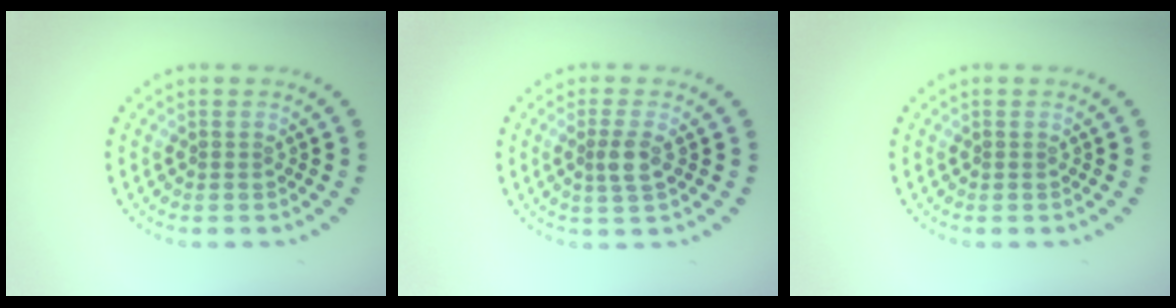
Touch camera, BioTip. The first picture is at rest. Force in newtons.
{"total": 2.0, "press": 1.8, "slide": 1.0}
{"total": 0.0}